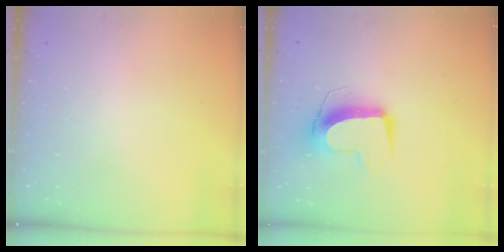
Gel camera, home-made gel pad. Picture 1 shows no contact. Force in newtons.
{"total": 11.8, "press": 11.7, "slide": 1.1}